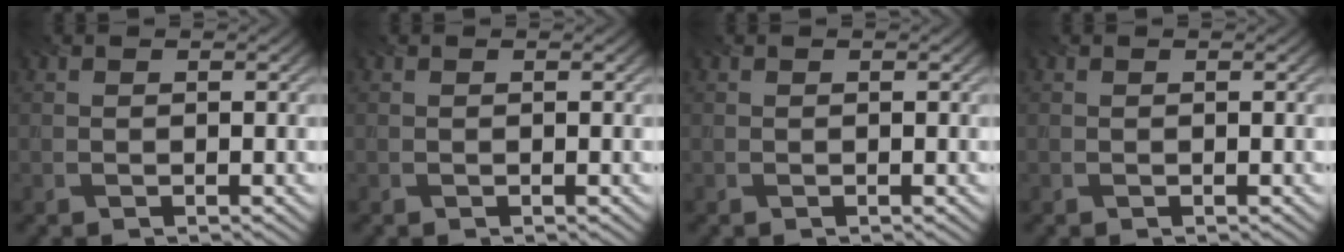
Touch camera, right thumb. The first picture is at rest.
{"total": 0.0}
{"total": 0.0}
{"total": 0.0}